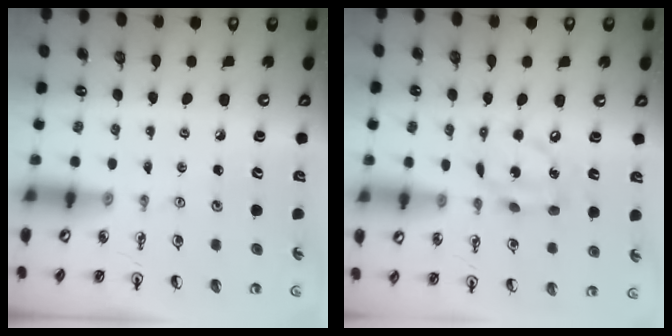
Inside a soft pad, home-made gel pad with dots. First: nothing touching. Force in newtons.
{"total": 10.7, "press": 10.7, "slide": 0.5}